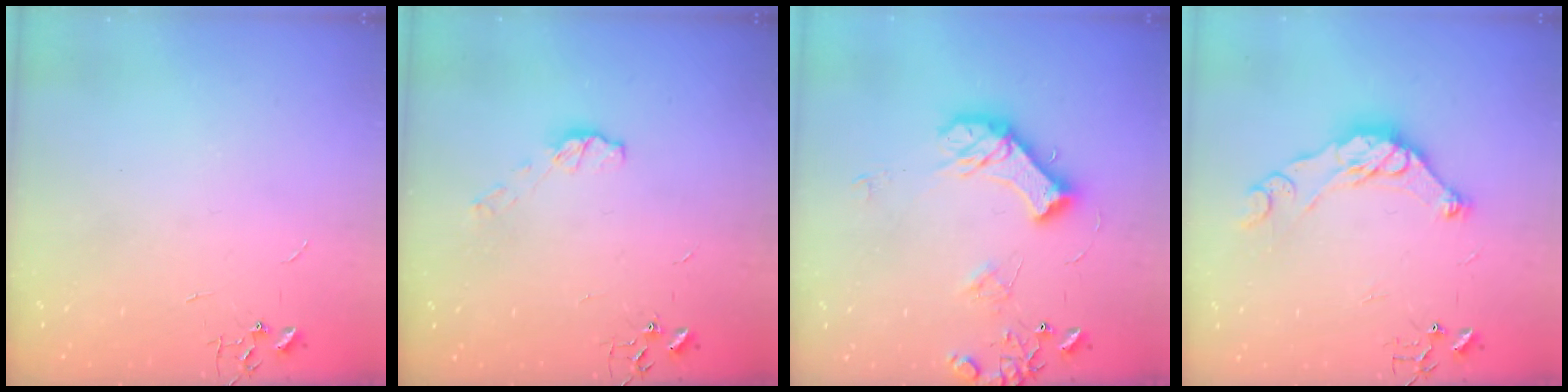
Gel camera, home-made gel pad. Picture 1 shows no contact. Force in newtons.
{"total": 5.8, "press": 5.7, "slide": 0.4}
{"total": 14.3, "press": 14.2, "slide": 2.0}
{"total": 12.7, "press": 12.7, "slide": 0.0}